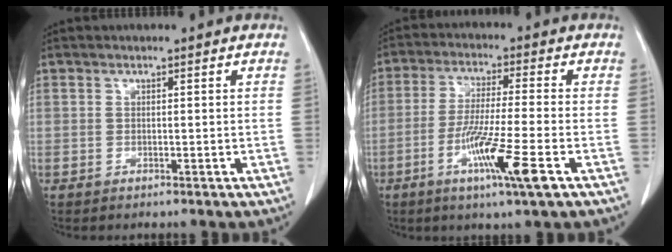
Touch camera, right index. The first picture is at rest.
{"total": 10.6, "force": [-4.5, -0.6, 9.5], "torque": [-0.178, -0.023, -0.084]}